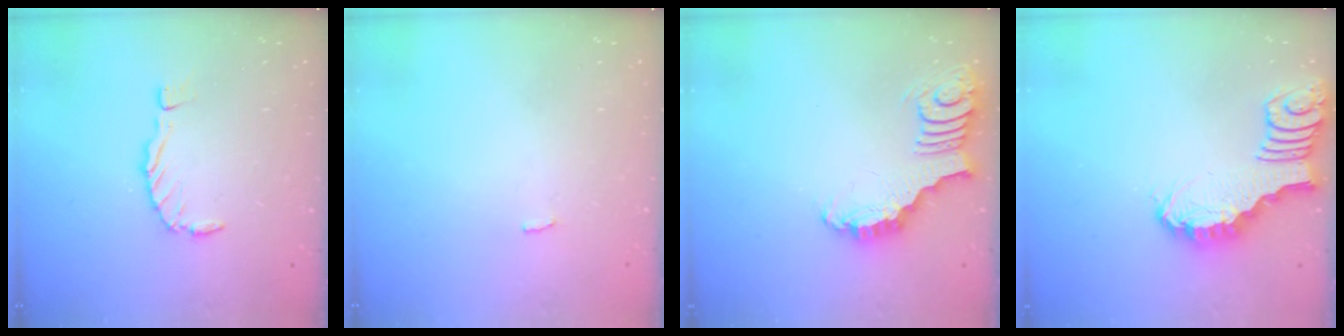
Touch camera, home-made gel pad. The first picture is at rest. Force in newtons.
{"total": 2.3, "press": 2.3, "slide": 0.2}
{"total": 3.4, "press": 3.3, "slide": 0.6}
{"total": 2.5, "press": 2.5, "slide": 0.2}